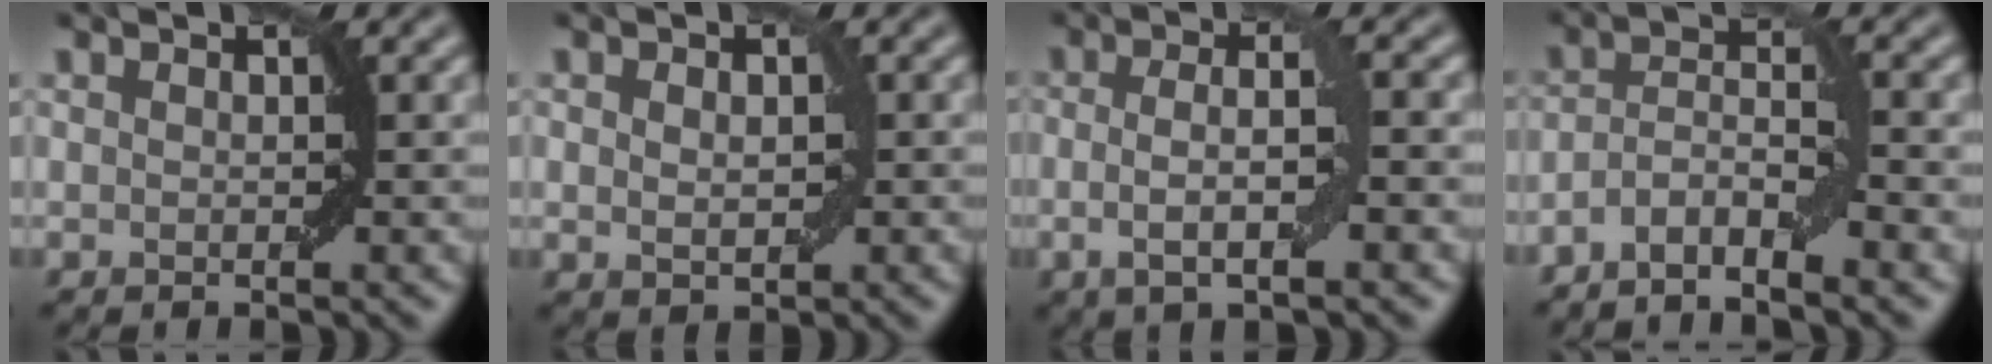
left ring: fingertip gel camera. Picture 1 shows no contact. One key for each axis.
{"total": 1.9, "fx": 0.2, "fy": 1.3, "fz": 1.4, "tx": -0.018, "ty": 0.000, "tz": 0.008}
{"total": 4.1, "fx": -0.6, "fy": 1.0, "fz": 3.9, "tx": -0.074, "ty": -0.002, "tz": -0.013}
{"total": 3.4, "fx": -2.6, "fy": 0.4, "fz": 2.2, "tx": -0.040, "ty": 0.008, "tz": -0.057}